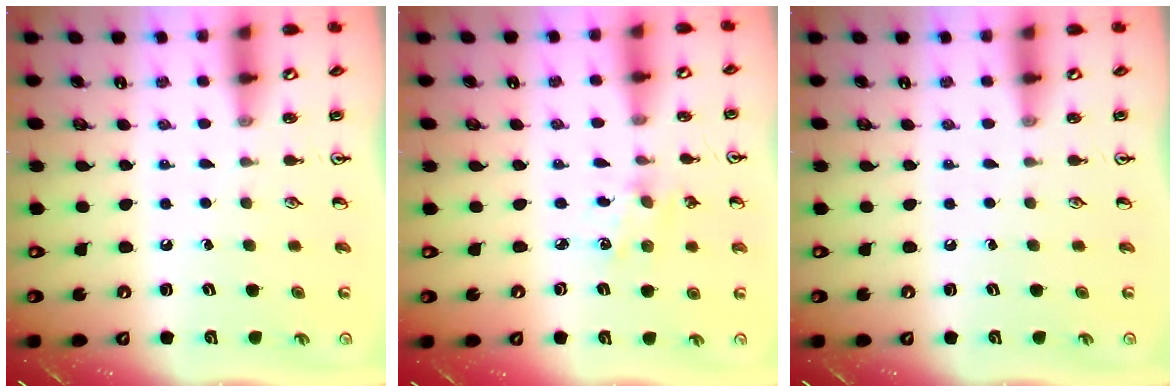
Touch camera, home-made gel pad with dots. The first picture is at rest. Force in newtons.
{"total": 1.7, "press": 1.7, "slide": 0.4}
{"total": 0.0}